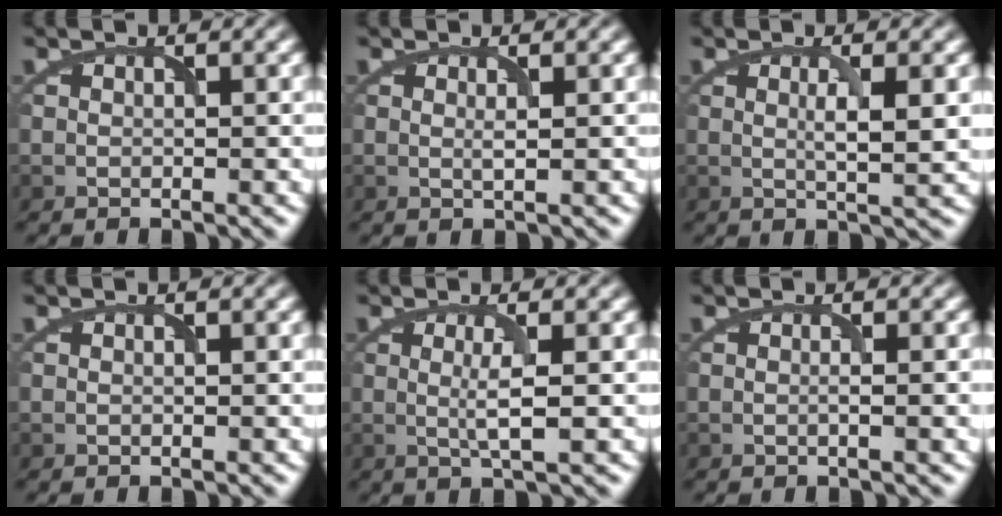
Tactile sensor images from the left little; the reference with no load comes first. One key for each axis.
{"total": 0.6, "fx": 0.1, "fy": 0.0, "fz": 0.6, "tx": -0.011, "ty": -0.002, "tz": 0.002}
{"total": 2.8, "fx": 0.3, "fy": 0.5, "fz": 2.7, "tx": -0.040, "ty": -0.003, "tz": 0.008}
{"total": 0.0}
{"total": 2.3, "fx": -0.1, "fy": 0.3, "fz": 2.2, "tx": -0.038, "ty": -0.002, "tz": 0.001}
{"total": 1.6, "fx": 0.0, "fy": 0.5, "fz": 1.5, "tx": -0.014, "ty": -0.003, "tz": -0.006}